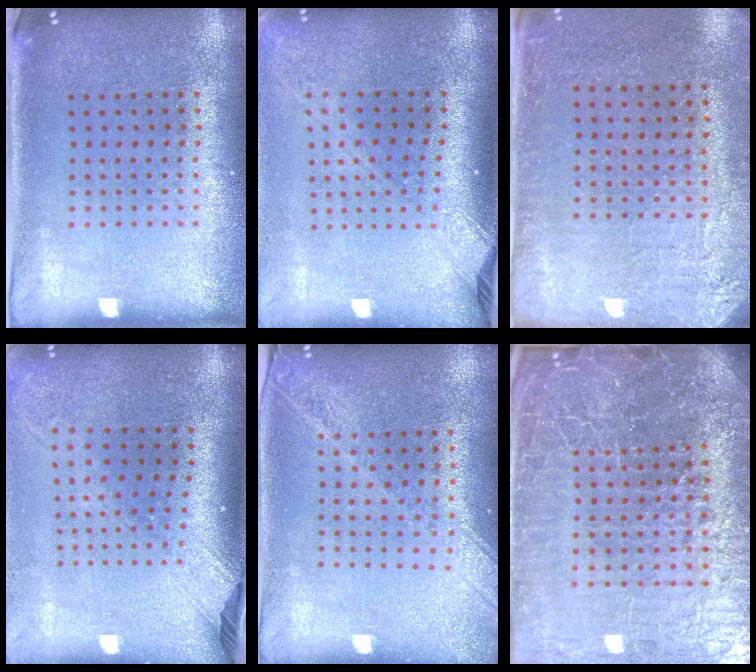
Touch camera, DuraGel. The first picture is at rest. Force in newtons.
{"total": 2.2, "press": 1.6, "slide": 1.5}
{"total": 2.9, "press": 2.7, "slide": 1.0}
{"total": 2.5, "press": 1.9, "slide": 1.7}
{"total": 1.8, "press": 1.6, "slide": 0.8}
{"total": 7.7, "press": 6.7, "slide": 3.9}